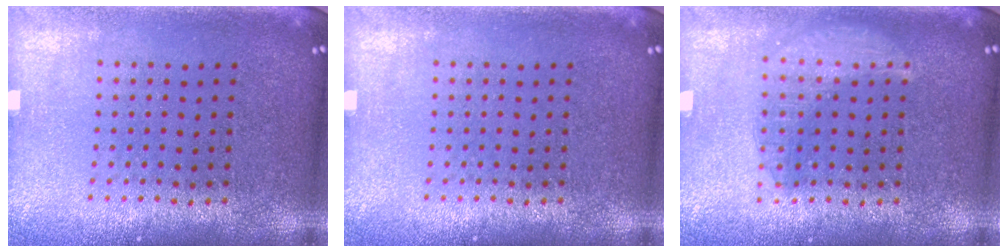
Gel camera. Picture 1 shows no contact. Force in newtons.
{"total": 0.0}
{"total": 2.3, "press": 2.3, "slide": 0.3}